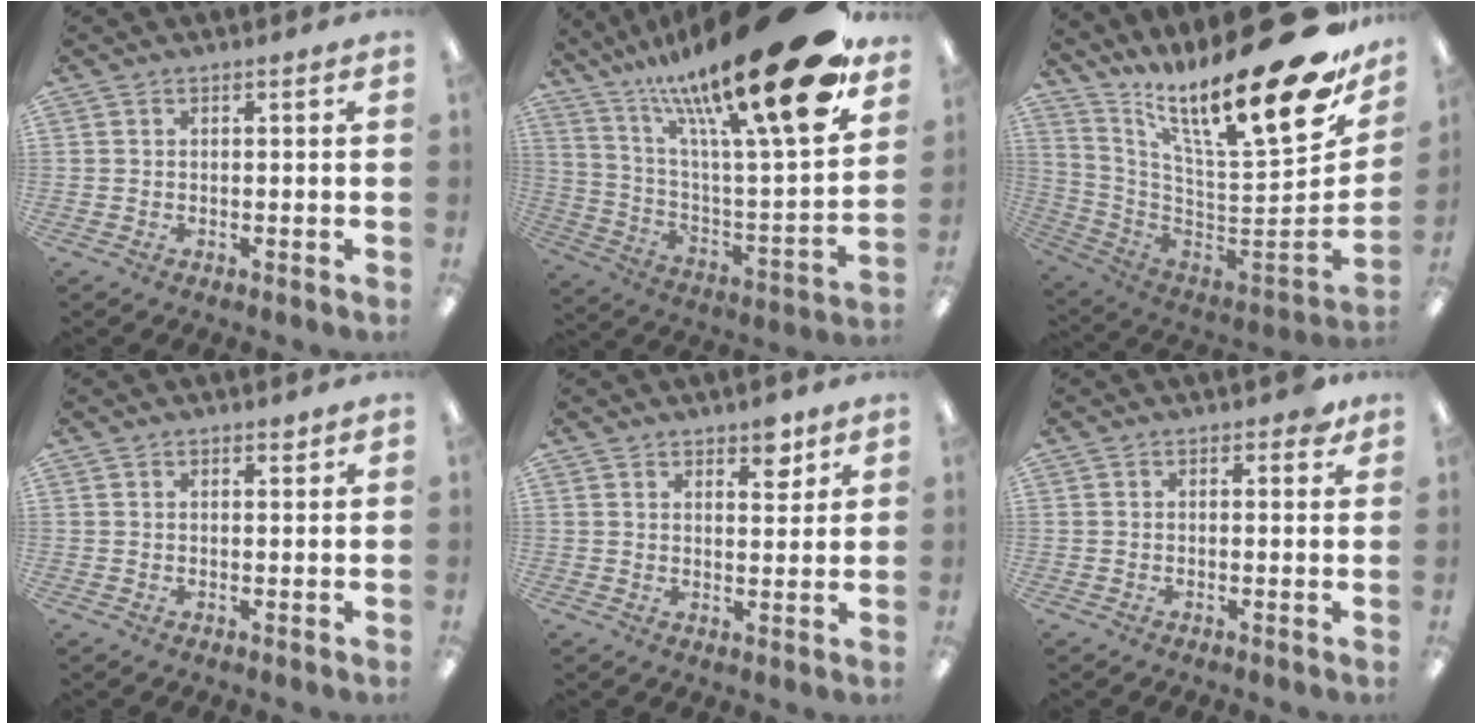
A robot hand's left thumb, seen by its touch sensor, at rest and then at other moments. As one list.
[{"total": 27.9, "force": [18.1, 5.4, 20.5], "torque": [-0.311, -0.121, 0.288]}, {"total": 25.5, "force": [16.6, 5.3, 18.7], "torque": [-0.243, -0.151, 0.266]}, {"total": 1.1, "force": [0.9, 0.4, 0.3], "torque": [0.002, -0.003, 0.016]}, {"total": 5.2, "force": [4.1, 2.3, 2.3], "torque": [-0.013, -0.024, 0.066]}, {"total": 2.0, "force": [1.2, 1.0, 1.2], "torque": [-0.011, -0.002, 0.017]}]